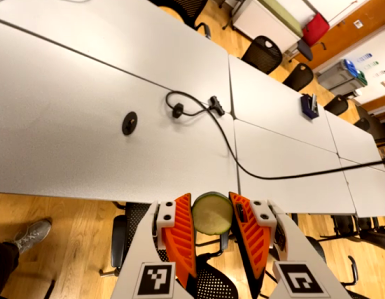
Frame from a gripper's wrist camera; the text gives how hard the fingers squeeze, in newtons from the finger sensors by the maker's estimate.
{"total": 10.4, "left": 10.8, "right": 10.0}